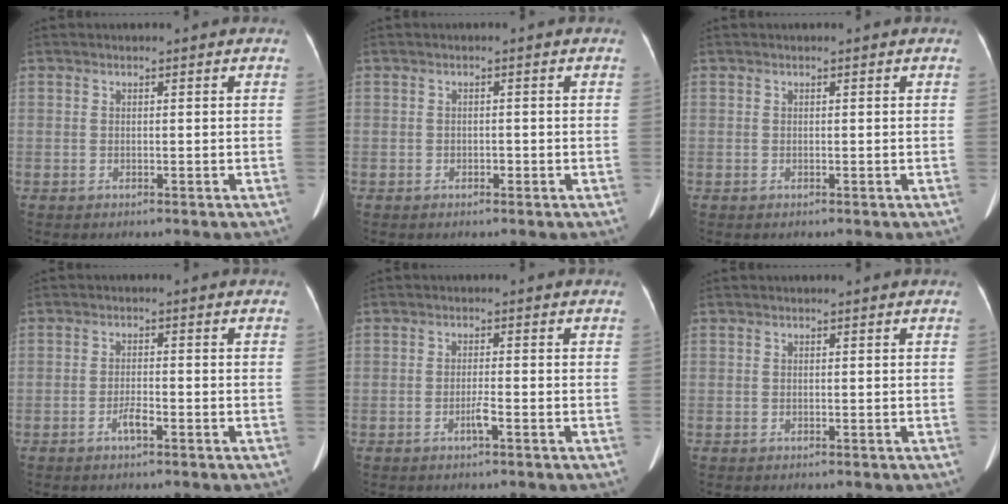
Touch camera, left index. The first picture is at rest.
{"total": 0.6, "force": [-0.4, 0.4, 0.3], "torque": [-0.003, 0.002, -0.007]}
{"total": 0.0}
{"total": 2.1, "force": [-1.4, 0.3, 1.6], "torque": [-0.031, 0.000, -0.025]}
{"total": 1.7, "force": [-1.0, -0.2, 1.4], "torque": [-0.029, -0.002, -0.019]}
{"total": 0.0}